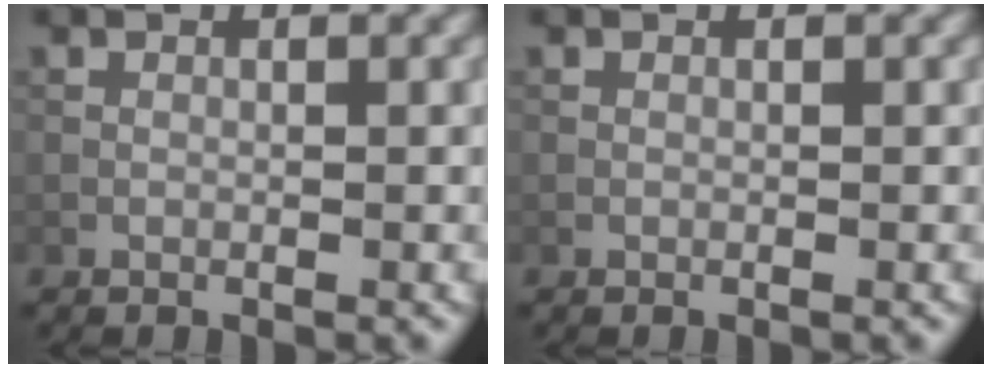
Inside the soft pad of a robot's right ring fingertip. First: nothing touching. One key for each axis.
{"total": 0.0}